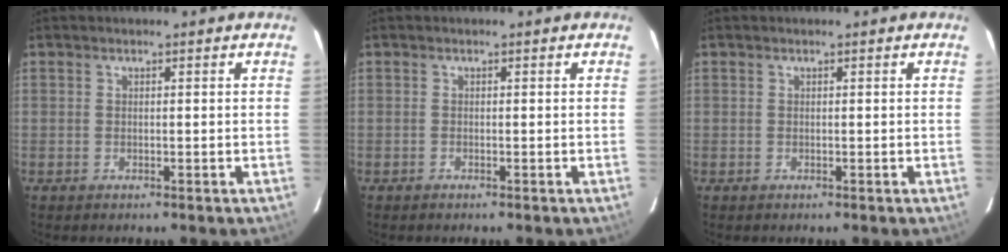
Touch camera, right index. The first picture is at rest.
{"total": 0.0}
{"total": 0.0}